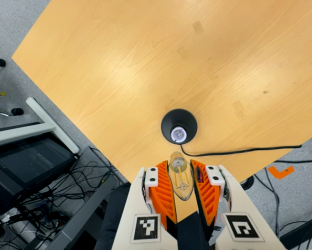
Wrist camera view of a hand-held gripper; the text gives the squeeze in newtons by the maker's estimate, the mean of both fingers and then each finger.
{"total": 22.2, "left": 25.6, "right": 18.9}